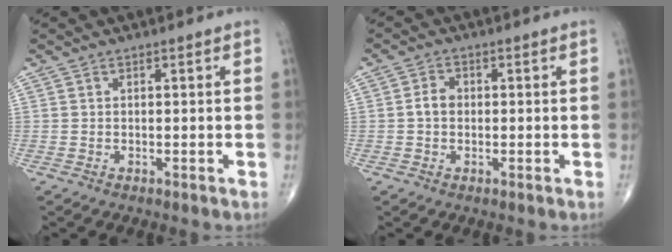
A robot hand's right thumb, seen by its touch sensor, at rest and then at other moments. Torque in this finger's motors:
{"motor_torque": [0.15, -0.24, 0.51, -0.04, 0.00]}